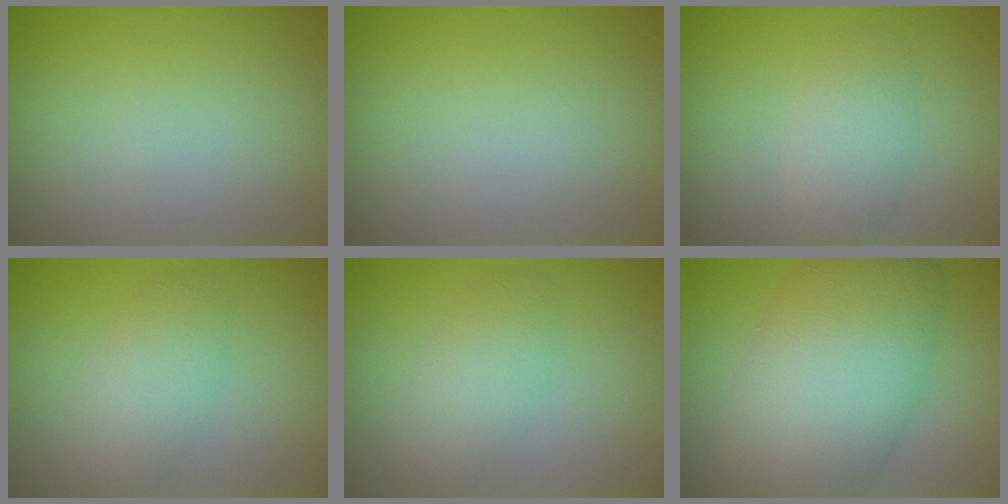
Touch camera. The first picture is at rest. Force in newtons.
{"total": 0.0}
{"total": 2.3, "press": 2.3, "slide": 0.1}
{"total": 3.0, "press": 3.0, "slide": 0.2}
{"total": 2.7, "press": 2.7, "slide": 0.3}
{"total": 10.7, "press": 10.7, "slide": 0.7}